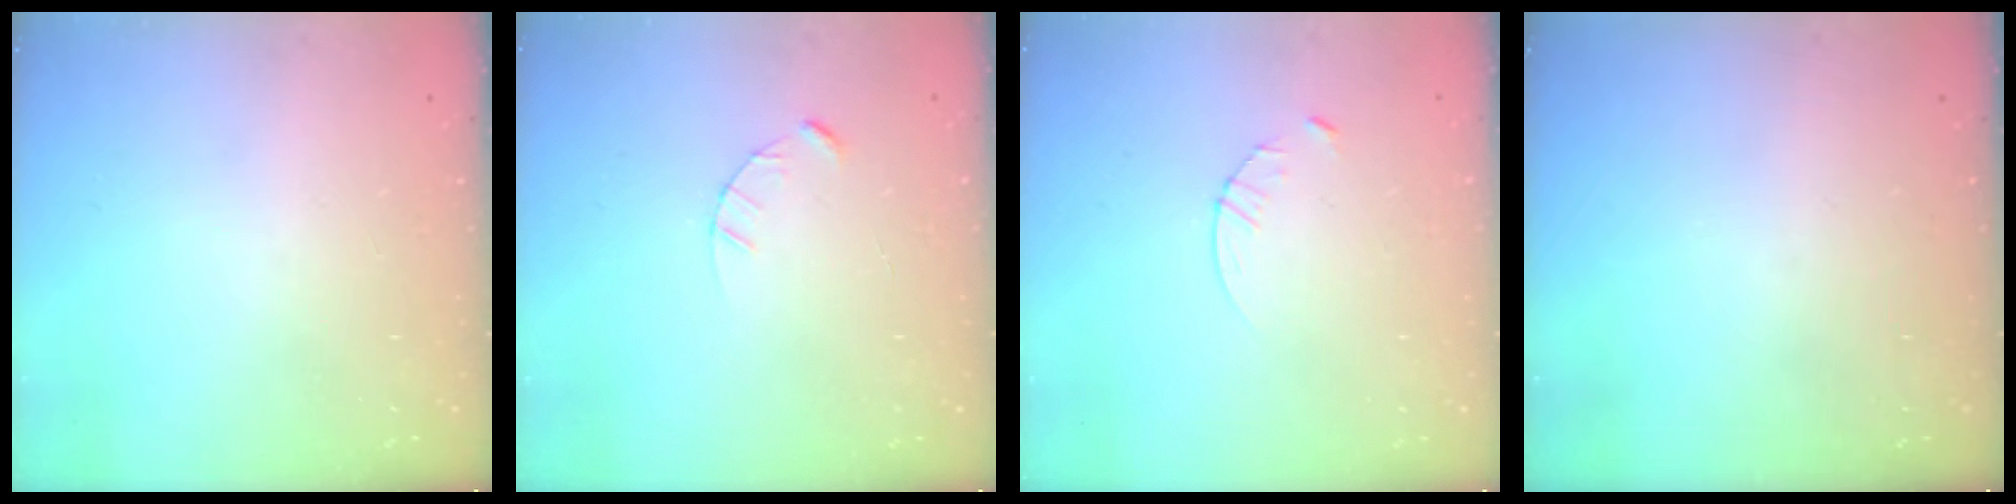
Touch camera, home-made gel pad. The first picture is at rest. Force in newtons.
{"total": 2.4, "press": 2.4, "slide": 0.3}
{"total": 3.4, "press": 3.4, "slide": 0.4}
{"total": 0.0}